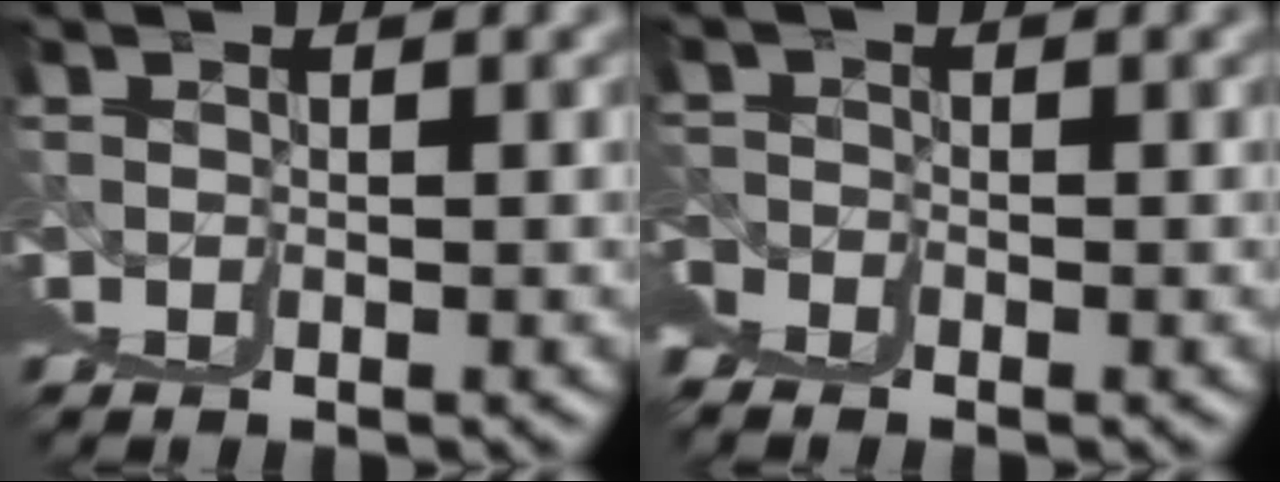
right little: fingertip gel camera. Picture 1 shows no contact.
{"total": 2.8, "force": [1.3, -2.4, -0.6], "torque": [0.025, 0.013, 0.024]}